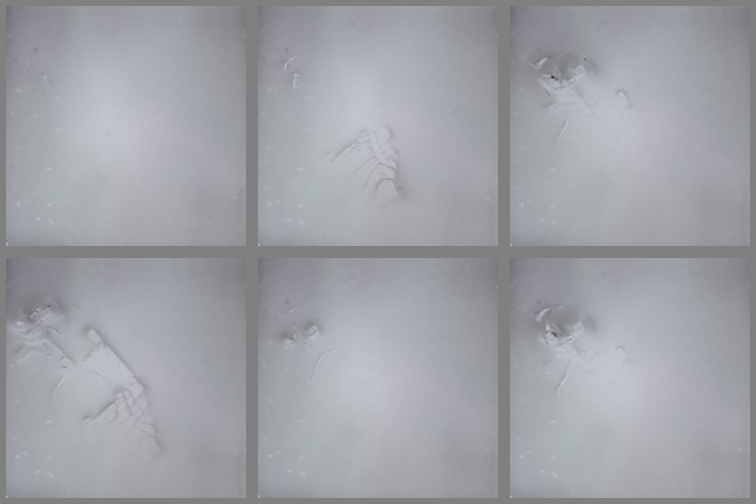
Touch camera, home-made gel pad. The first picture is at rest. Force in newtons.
{"total": 9.5, "press": 9.5, "slide": 0.9}
{"total": 14.0, "press": 13.9, "slide": 1.7}
{"total": 20.4, "press": 20.2, "slide": 2.9}
{"total": 5.2, "press": 5.2, "slide": 0.7}
{"total": 10.3, "press": 10.2, "slide": 1.1}